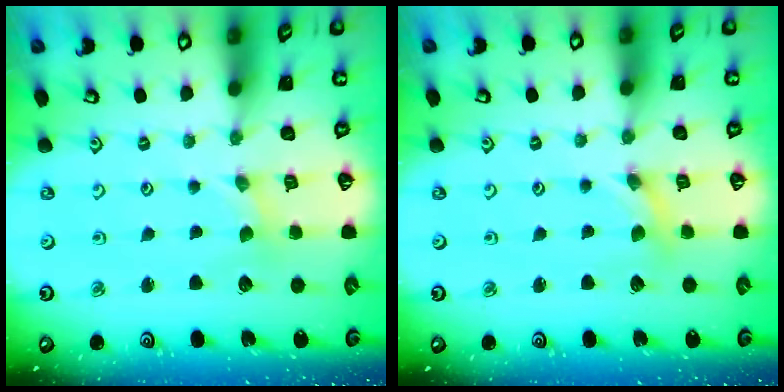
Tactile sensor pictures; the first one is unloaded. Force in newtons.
{"total": 1.4, "press": 1.4, "slide": 0.2}